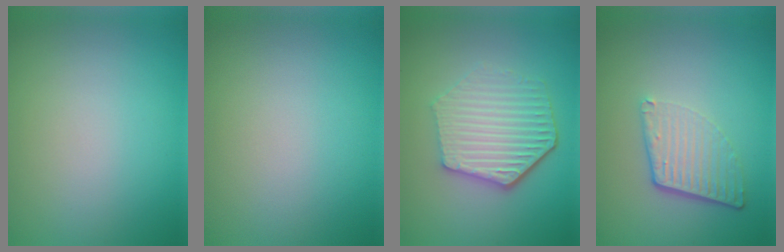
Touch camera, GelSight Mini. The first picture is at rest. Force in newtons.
{"total": 0.0}
{"total": 5.8, "press": 4.4, "slide": 3.7}
{"total": 4.2, "press": 2.7, "slide": 3.2}